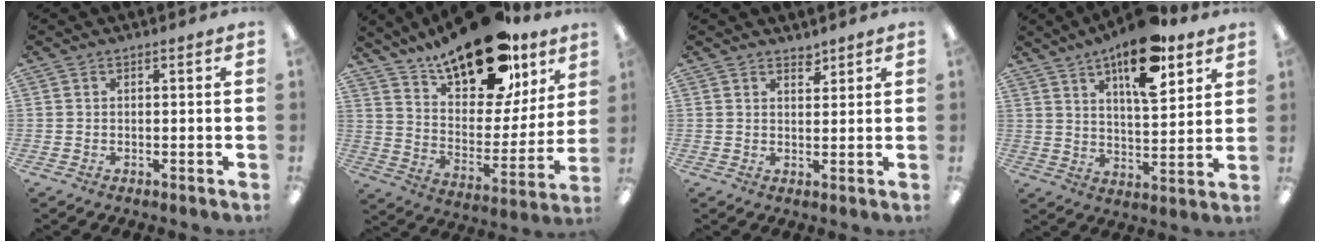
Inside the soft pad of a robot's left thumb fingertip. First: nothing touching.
{"total": 24.7, "force": [17.9, 10.4, 13.4], "torque": [-0.205, -0.109, 0.306]}
{"total": 2.4, "force": [2.2, 0.8, 0.5], "torque": [0.004, -0.017, 0.039]}
{"total": 15.8, "force": [10.0, 5.8, 10.8], "torque": [-0.164, -0.047, 0.164]}